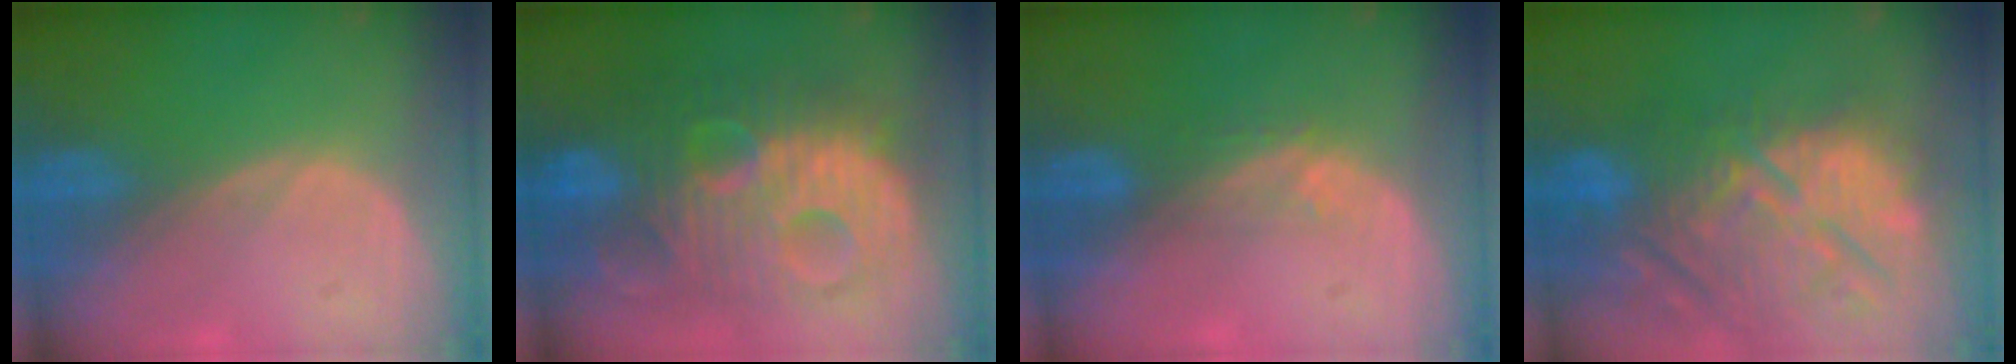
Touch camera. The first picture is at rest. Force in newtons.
{"total": 13.7, "press": 13.6, "slide": 1.1}
{"total": 2.8, "press": 2.1, "slide": 1.7}
{"total": 14.5, "press": 12.7, "slide": 7.1}